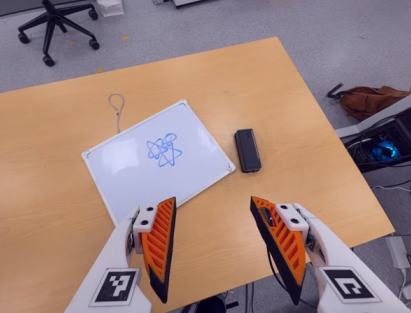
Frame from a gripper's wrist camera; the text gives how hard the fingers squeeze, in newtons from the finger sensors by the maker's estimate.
{"total": 0.0}